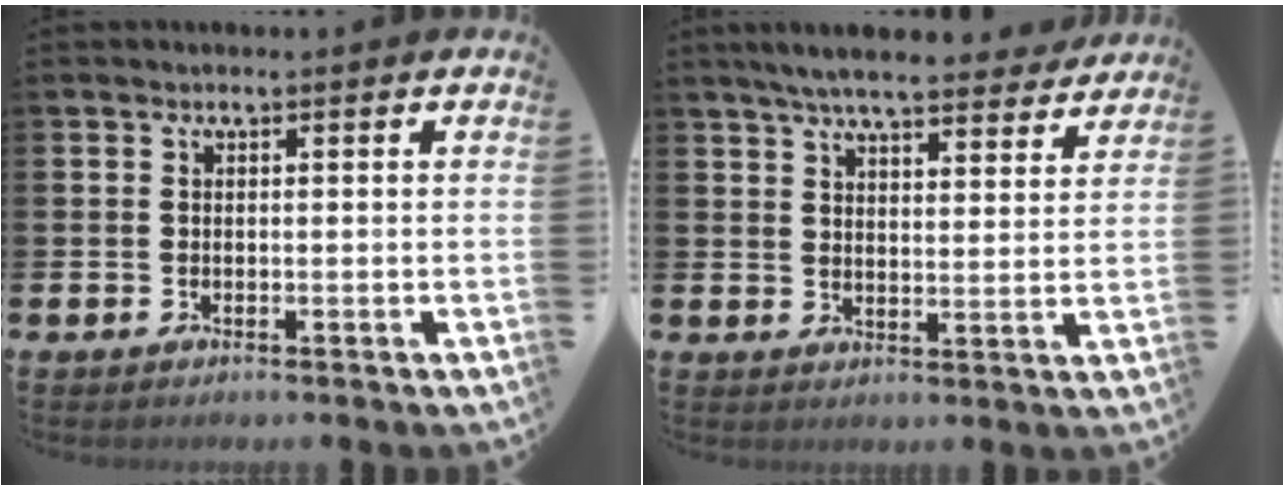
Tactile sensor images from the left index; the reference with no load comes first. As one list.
[{"total": 6.7, "force": [6.3, 0.9, 2.1], "torque": [-0.052, -0.031, 0.110]}]